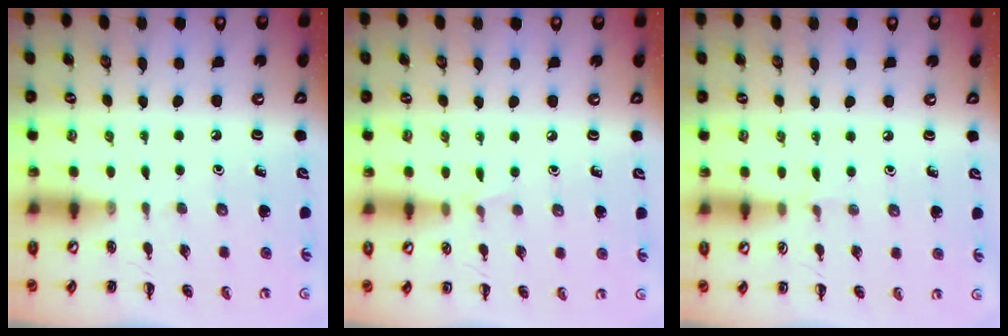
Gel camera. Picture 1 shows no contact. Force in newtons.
{"total": 3.5, "press": 3.4, "slide": 1.1}
{"total": 3.6, "press": 3.4, "slide": 1.3}